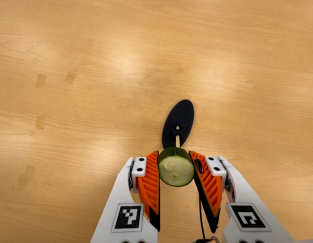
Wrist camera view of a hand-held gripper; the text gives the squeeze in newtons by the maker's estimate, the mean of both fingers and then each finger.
{"total": 9.9, "left": 8.8, "right": 11.0}